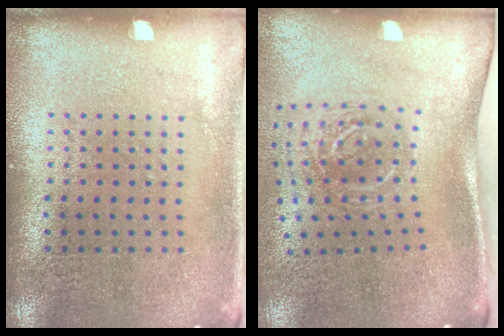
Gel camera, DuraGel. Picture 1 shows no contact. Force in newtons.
{"total": 2.0, "press": 1.3, "slide": 1.5}